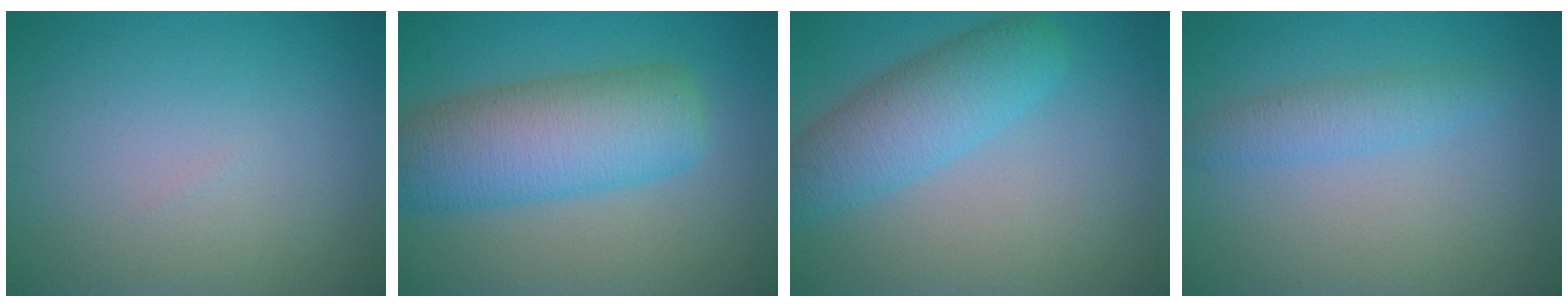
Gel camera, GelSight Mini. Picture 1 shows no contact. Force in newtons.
{"total": 8.4, "press": 8.4, "slide": 0.3}
{"total": 5.2, "press": 5.2, "slide": 0.0}
{"total": 2.3, "press": 2.3, "slide": 0.1}